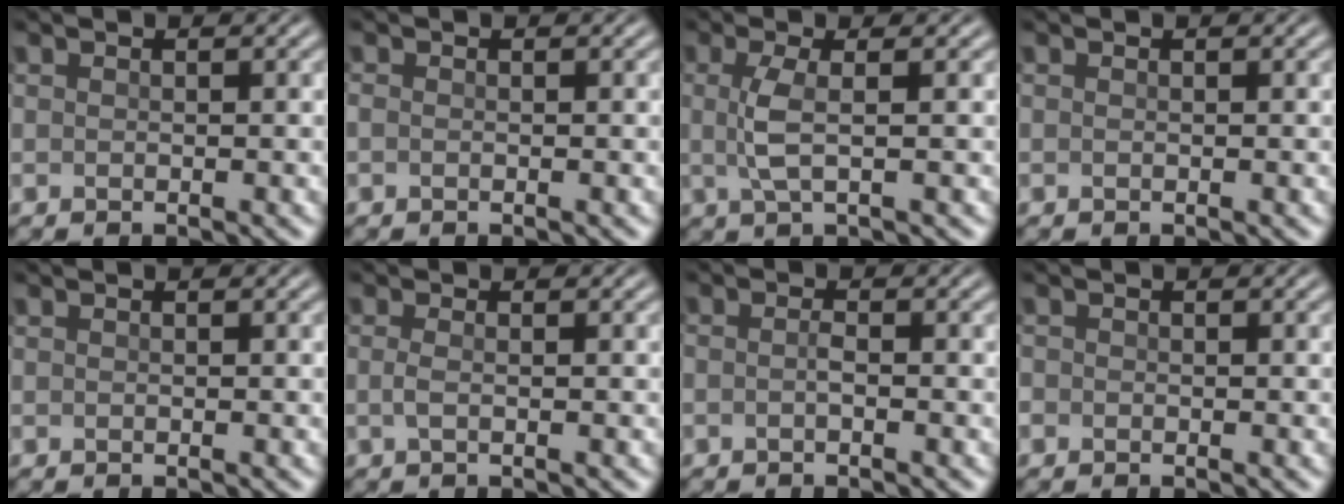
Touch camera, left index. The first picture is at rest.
{"total": 0.7, "force": [-0.3, 0.6, 0.4], "torque": [-0.009, -0.001, -0.006]}
{"total": 2.5, "force": [0.0, 0.3, 2.5], "torque": [-0.060, 0.000, -0.002]}
{"total": 0.0}
{"total": 0.0}
{"total": 1.0, "force": [-0.2, 0.3, 1.0], "torque": [-0.024, 0.000, -0.005]}
{"total": 1.0, "force": [-0.5, 0.3, 0.8], "torque": [-0.018, 0.002, -0.011]}
{"total": 1.5, "force": [-0.4, 1.3, 0.4], "torque": [-0.002, 0.003, -0.012]}